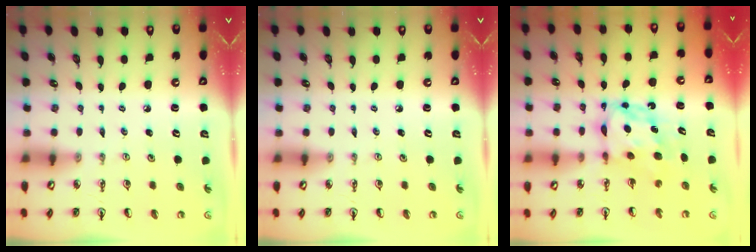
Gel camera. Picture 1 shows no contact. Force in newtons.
{"total": 0.0}
{"total": 7.2, "press": 7.1, "slide": 0.7}